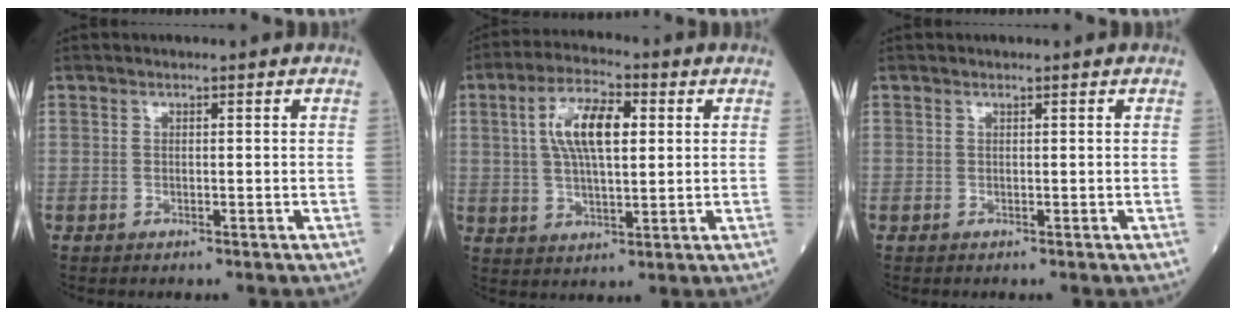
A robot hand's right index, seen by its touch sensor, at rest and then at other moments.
{"total": 9.7, "force": [2.4, 3.3, 8.8], "torque": [-0.172, 0.016, 0.046]}
{"total": 0.0}